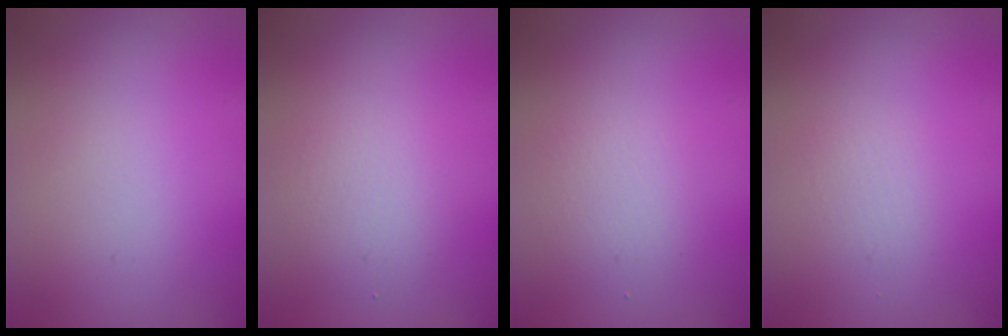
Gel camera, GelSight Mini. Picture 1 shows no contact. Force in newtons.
{"total": 2.3, "press": 2.3, "slide": 0.1}
{"total": 1.6, "press": 1.6, "slide": 0.1}
{"total": 0.8, "press": 0.8, "slide": 0.0}